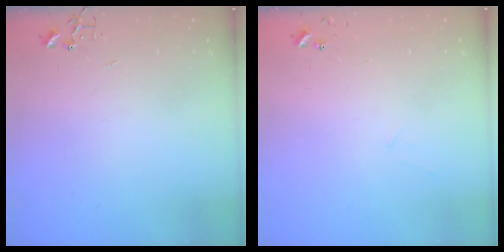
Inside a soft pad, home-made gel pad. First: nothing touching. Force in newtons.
{"total": 5.4, "press": 5.4, "slide": 0.4}